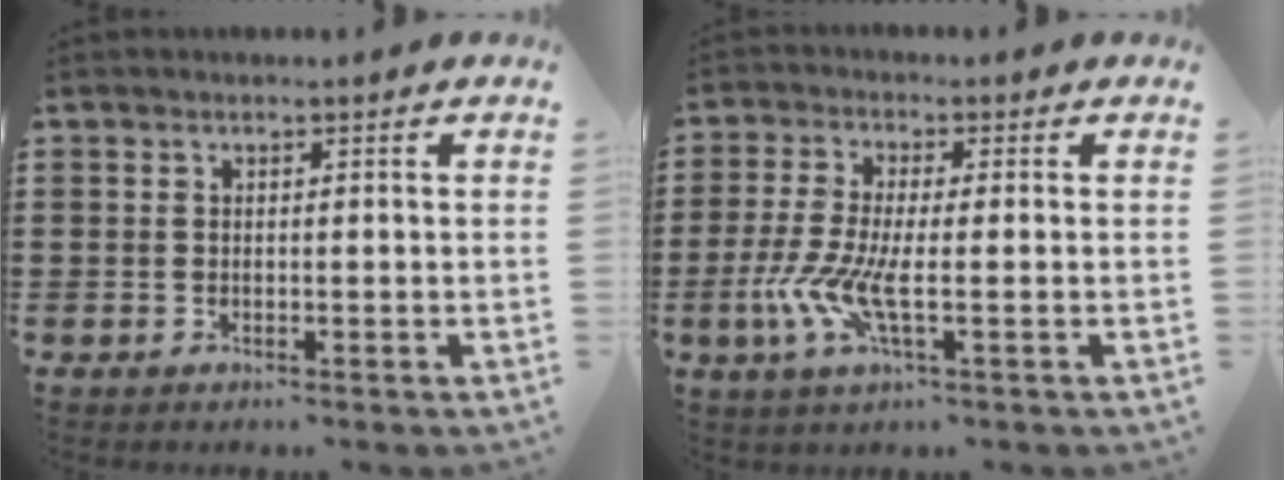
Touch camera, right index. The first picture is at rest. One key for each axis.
{"total": 7.3, "fx": -2.0, "fy": 1.8, "fz": 6.8, "tx": -0.160, "ty": -0.019, "tz": -0.041}